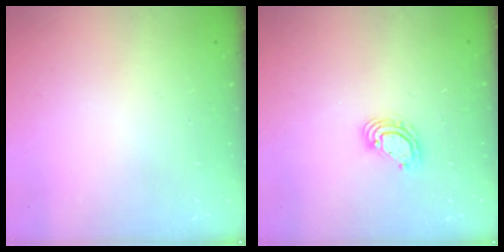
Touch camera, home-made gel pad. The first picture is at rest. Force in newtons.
{"total": 6.6, "press": 6.6, "slide": 0.9}